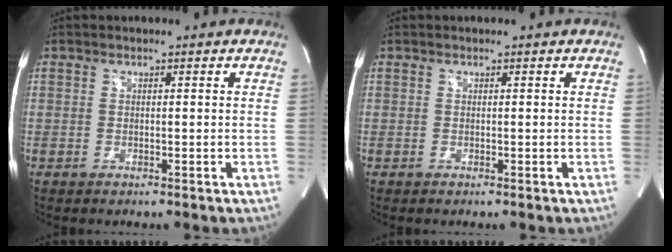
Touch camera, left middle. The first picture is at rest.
{"total": 0.0}